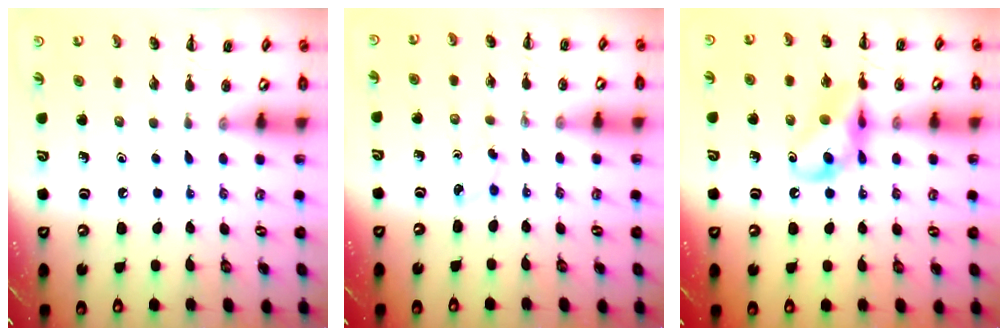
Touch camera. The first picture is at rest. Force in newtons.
{"total": 3.0, "press": 2.8, "slide": 0.9}
{"total": 13.8, "press": 13.6, "slide": 2.5}